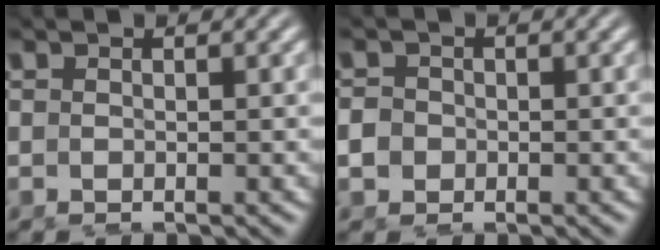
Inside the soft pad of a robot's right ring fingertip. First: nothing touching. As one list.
[{"total": 1.6, "force": [-0.4, 1.5, 0.4], "torque": [-0.018, -0.008, -0.005]}]